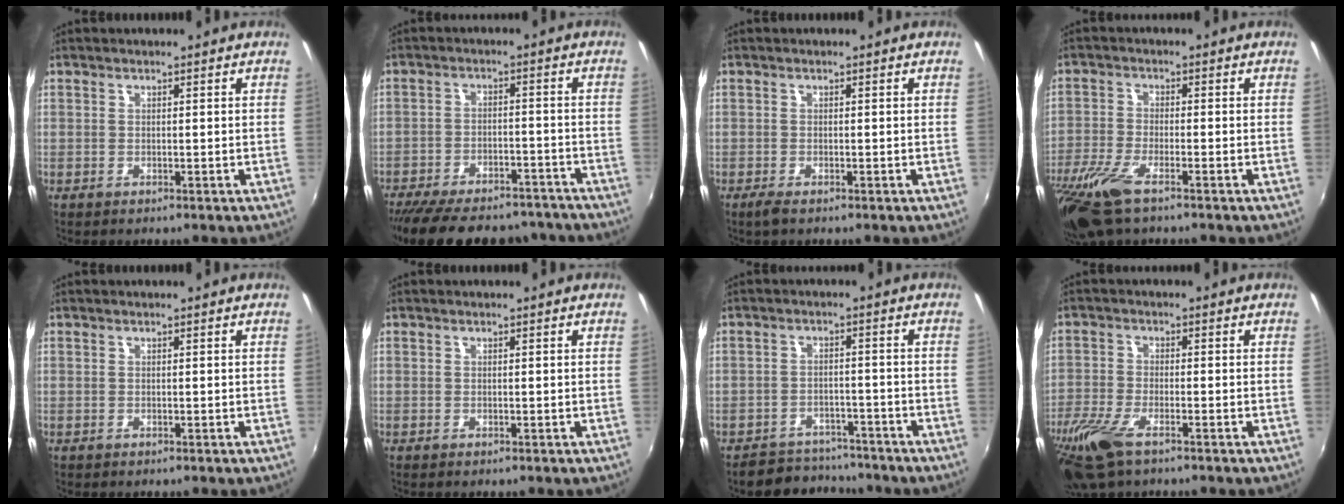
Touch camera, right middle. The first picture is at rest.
{"total": 21.7, "force": [-18.2, 7.6, 9.1], "torque": [-0.191, -0.010, -0.244]}
{"total": 1.6, "force": [-1.1, 0.3, 1.1], "torque": [-0.024, -0.007, -0.021]}
{"total": 10.8, "force": [-7.2, 3.0, 7.4], "torque": [-0.179, -0.038, -0.143]}
{"total": 0.0}
{"total": 0.0}
{"total": 8.5, "force": [-7.6, 3.5, 1.2], "torque": [-0.037, 0.013, -0.106]}
{"total": 11.7, "force": [-7.6, 4.2, 7.8], "torque": [-0.191, -0.039, -0.151]}